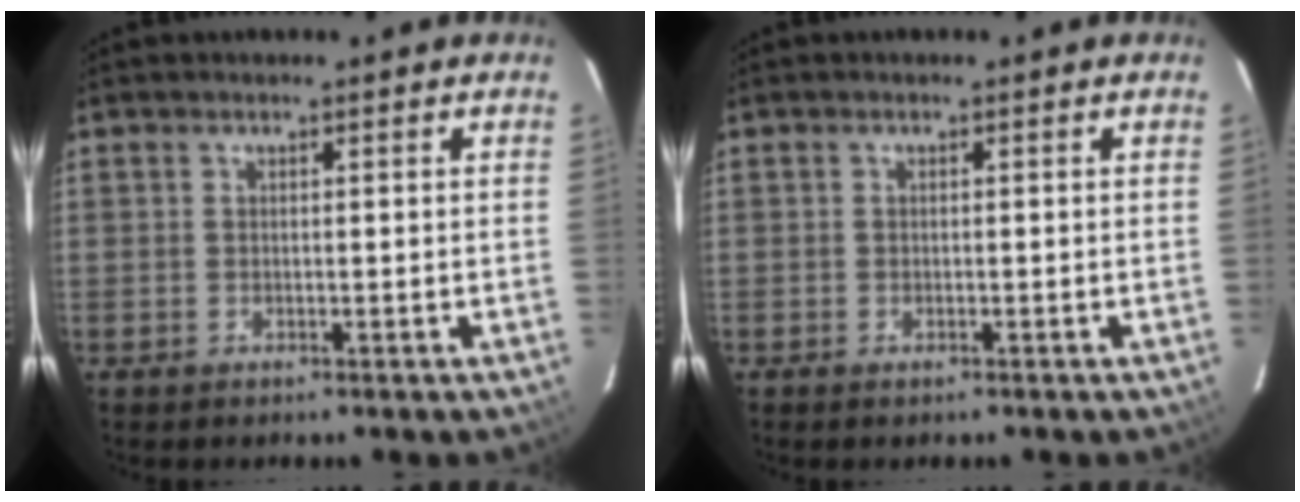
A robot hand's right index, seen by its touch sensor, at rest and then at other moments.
{"total": 0.5, "force": [-0.4, 0.2, 0.2], "torque": [-0.006, 0.000, -0.008]}